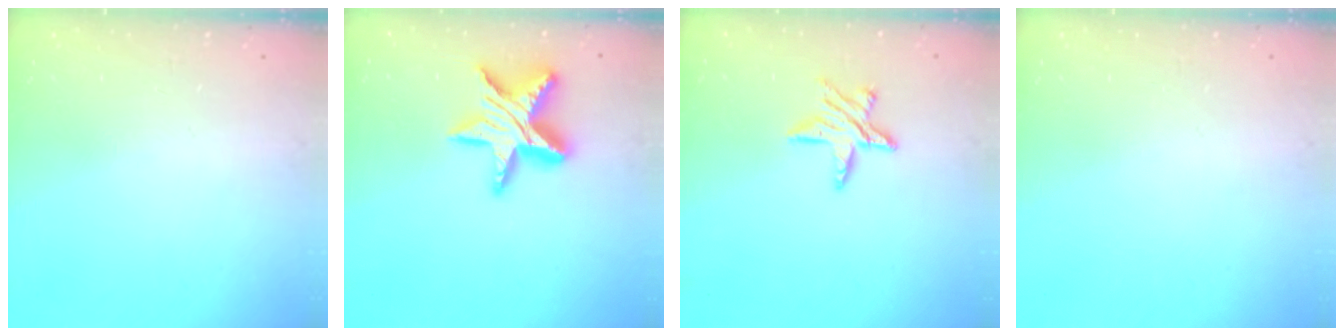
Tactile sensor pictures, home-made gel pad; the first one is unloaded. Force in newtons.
{"total": 15.9, "press": 15.9, "slide": 1.1}
{"total": 8.9, "press": 8.9, "slide": 0.8}
{"total": 0.0}